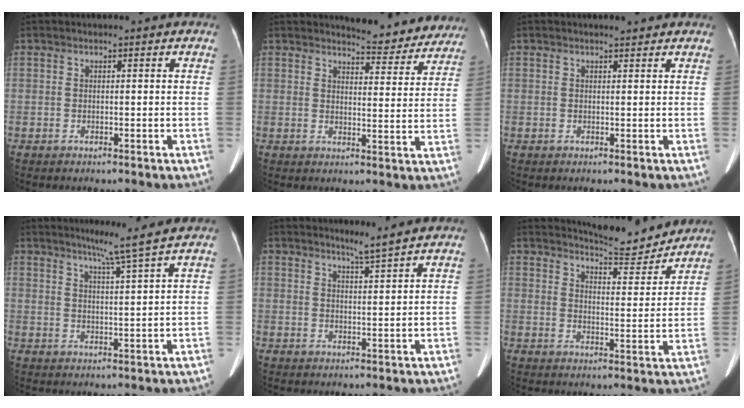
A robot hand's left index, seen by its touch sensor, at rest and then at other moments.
{"total": 9.7, "force": [9.4, 2.0, 1.6], "torque": [-0.006, -0.020, 0.099]}
{"total": 1.3, "force": [1.2, 0.3, 0.5], "torque": [-0.014, 0.003, 0.018]}
{"total": 5.3, "force": [4.0, -2.0, 2.9], "torque": [-0.047, -0.010, 0.071]}
{"total": 2.8, "force": [2.4, -1.1, 0.9], "torque": [-0.024, -0.011, 0.047]}
{"total": 8.5, "force": [8.4, 0.4, 1.0], "torque": [-0.023, -0.013, 0.115]}